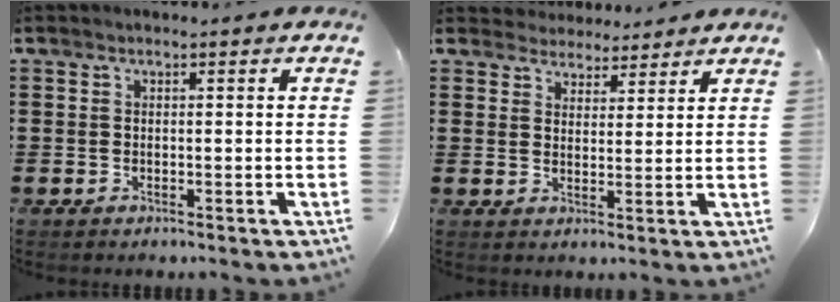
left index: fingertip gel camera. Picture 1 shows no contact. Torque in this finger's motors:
{"motor_torque": [0.65, 0.62, 0.22, 0.03]}